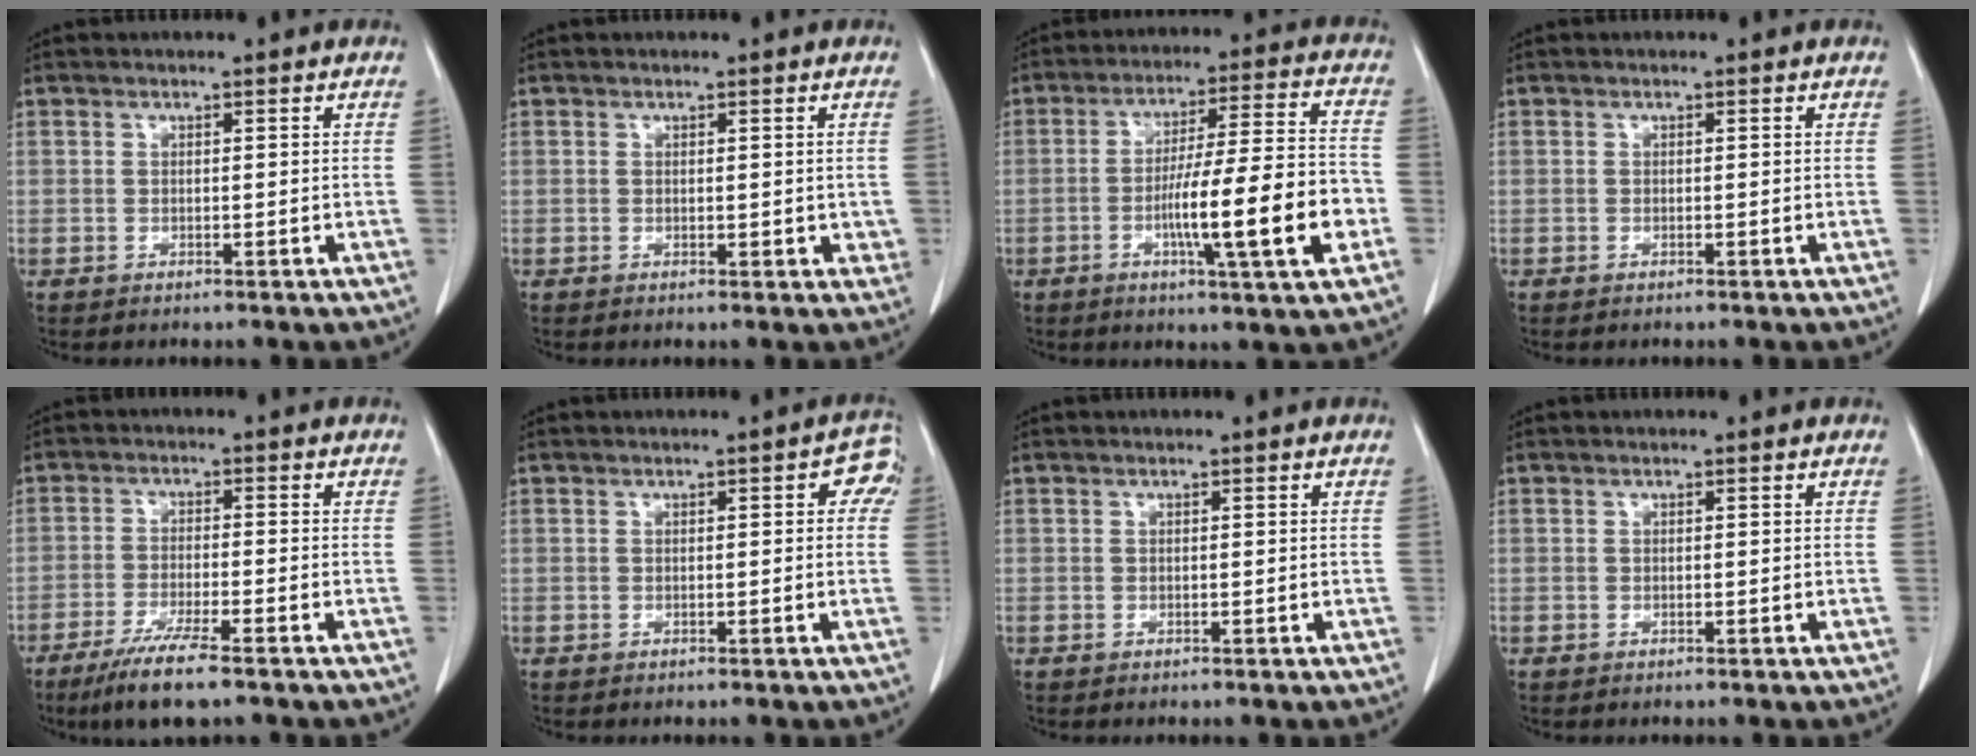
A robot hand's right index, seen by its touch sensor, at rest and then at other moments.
{"total": 1.4, "force": [0.5, 1.0, 0.8], "torque": [0.002, 0.000, 0.010]}
{"total": 15.4, "force": [-4.2, 0.4, 14.8], "torque": [-0.238, 0.002, -0.065]}
{"total": 0.0}
{"total": 7.9, "force": [-5.6, 0.1, 5.5], "torque": [-0.101, -0.022, -0.098]}
{"total": 3.3, "force": [0.8, 1.1, 3.0], "torque": [-0.026, 0.010, 0.003]}
{"total": 0.0}
{"total": 0.0}